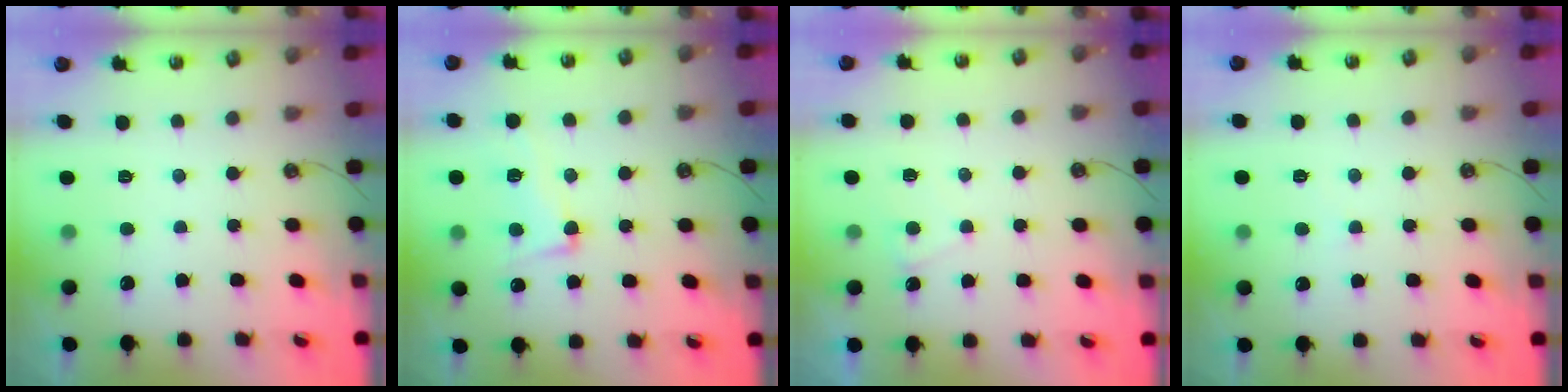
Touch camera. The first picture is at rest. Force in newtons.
{"total": 4.4, "press": 4.1, "slide": 1.6}
{"total": 1.2, "press": 1.1, "slide": 0.4}
{"total": 1.4, "press": 1.4, "slide": 0.3}